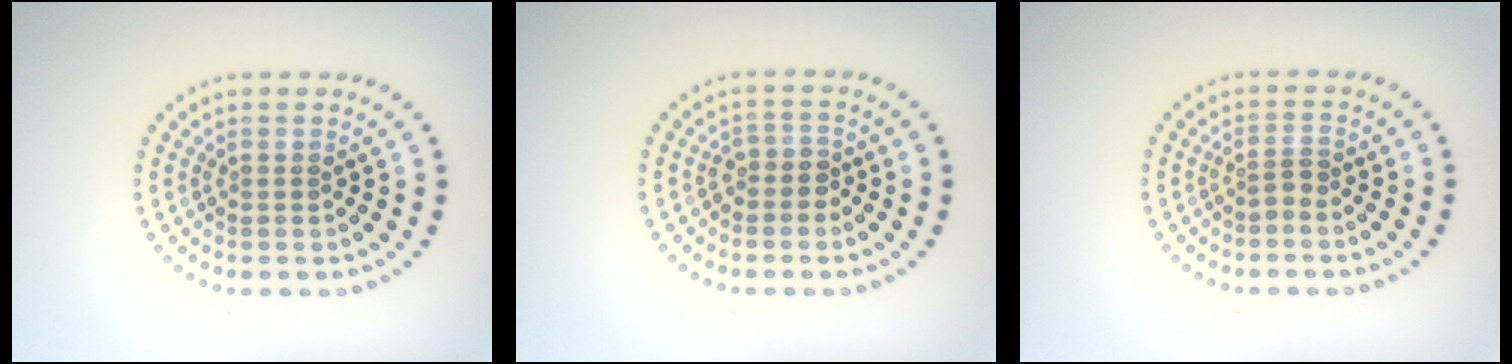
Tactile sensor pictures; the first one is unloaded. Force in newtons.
{"total": 1.6, "press": 1.2, "slide": 1.0}
{"total": 1.0, "press": 0.6, "slide": 0.8}